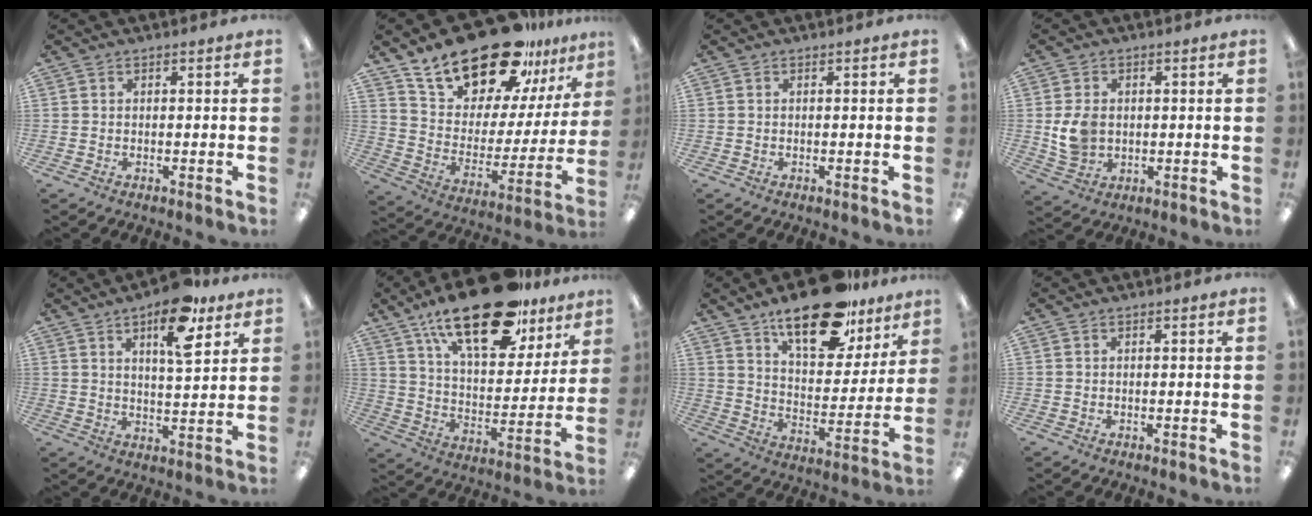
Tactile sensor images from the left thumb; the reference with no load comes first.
{"total": 23.2, "force": [19.1, 8.9, 9.6], "torque": [-0.171, -0.131, 0.337]}
{"total": 0.0}
{"total": 6.9, "force": [0.3, 5.3, 4.4], "torque": [-0.087, 0.001, 0.005]}
{"total": 13.4, "force": [7.9, 5.1, 9.5], "torque": [-0.136, -0.034, 0.130]}
{"total": 23.8, "force": [16.3, 9.8, 14.3], "torque": [-0.234, -0.085, 0.278]}
{"total": 20.0, "force": [14.3, 8.3, 11.1], "torque": [-0.169, -0.080, 0.241]}
{"total": 0.0}